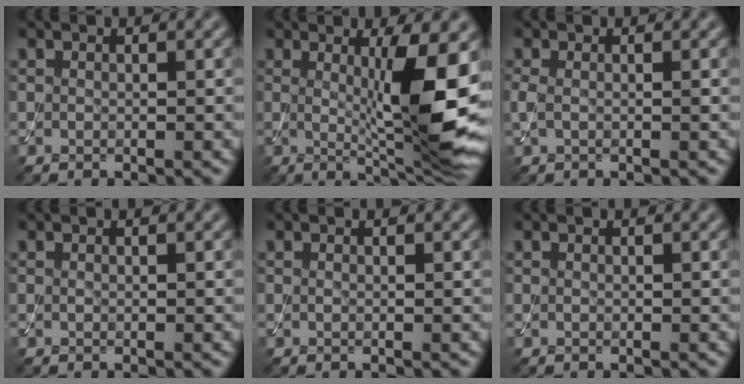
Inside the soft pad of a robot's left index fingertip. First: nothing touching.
{"total": 9.3, "force": [0.7, 1.6, 9.1], "torque": [-0.126, -0.020, 0.019]}
{"total": 1.1, "force": [0.0, 0.5, 1.1], "torque": [-0.023, -0.001, -0.003]}
{"total": 0.0}
{"total": 0.0}
{"total": 0.0}